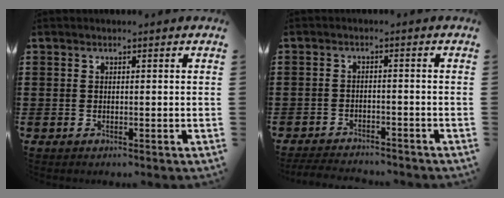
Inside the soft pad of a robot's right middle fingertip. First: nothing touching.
{"total": 3.2, "force": [-3.1, 0.3, 0.4], "torque": [-0.010, 0.000, -0.065]}